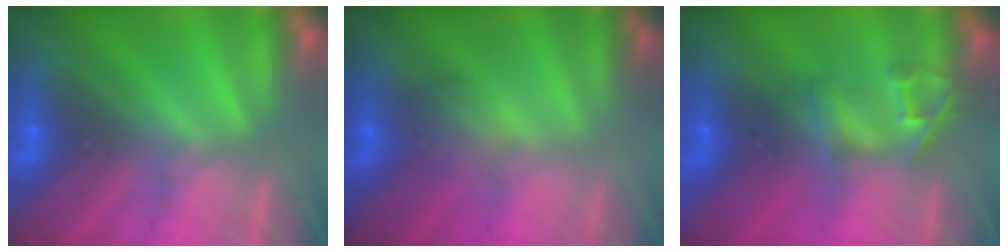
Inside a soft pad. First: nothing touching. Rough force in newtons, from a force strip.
{"total": 1.8}
{"total": 2.4}